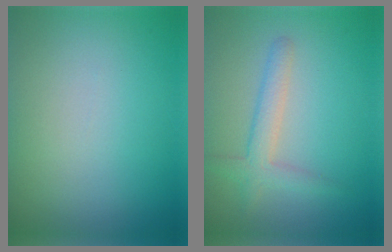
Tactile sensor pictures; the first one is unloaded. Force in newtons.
{"total": 2.5, "press": 2.5, "slide": 0.2}